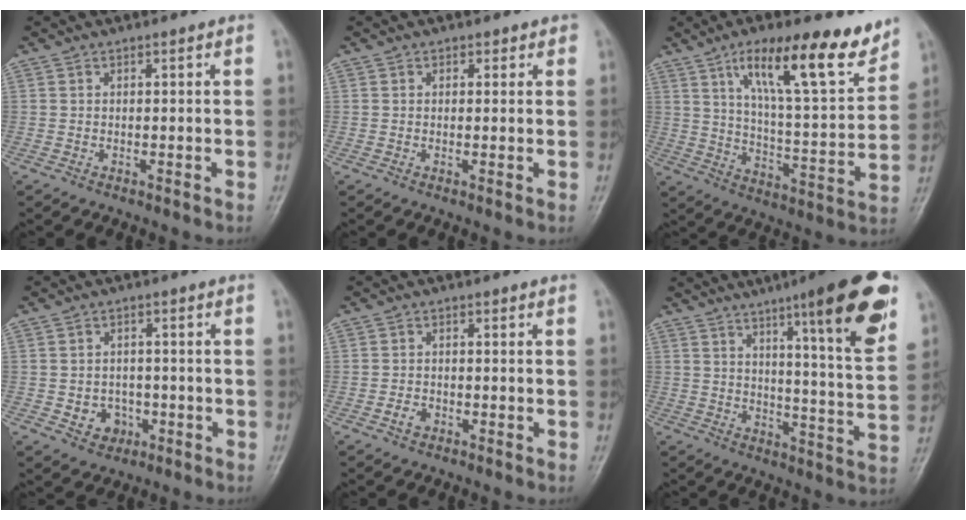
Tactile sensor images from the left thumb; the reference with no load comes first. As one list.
[{"total": 1.3, "force": [0.7, 1.0, 0.4], "torque": [0.013, -0.001, 0.004]}, {"total": 19.3, "force": [11.7, 5.3, 14.4], "torque": [-0.190, -0.053, 0.193]}, {"total": 4.9, "force": [-1.3, 4.3, 1.9], "torque": [-0.003, 0.010, -0.014]}, {"total": 2.1, "force": [-1.0, 1.6, 1.0], "torque": [-0.014, 0.007, -0.019]}, {"total": 19.4, "force": [10.4, 2.6, 16.1], "torque": [-0.199, -0.045, 0.148]}]